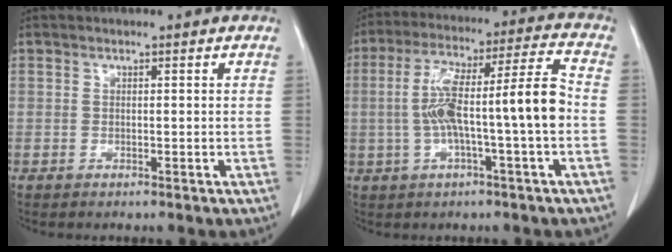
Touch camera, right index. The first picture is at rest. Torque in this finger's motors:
{"motor_torque": [1.49, -0.06, 0.60, 0.21]}